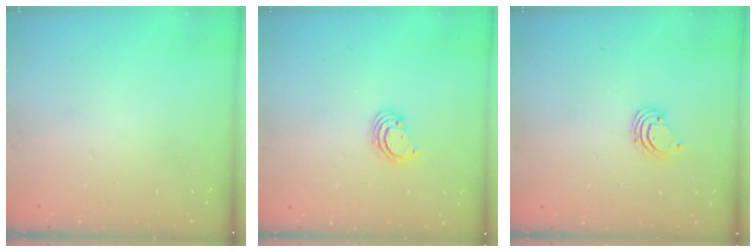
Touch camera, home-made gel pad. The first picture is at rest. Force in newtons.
{"total": 3.5, "press": 3.5, "slide": 0.2}
{"total": 1.6, "press": 1.6, "slide": 0.1}